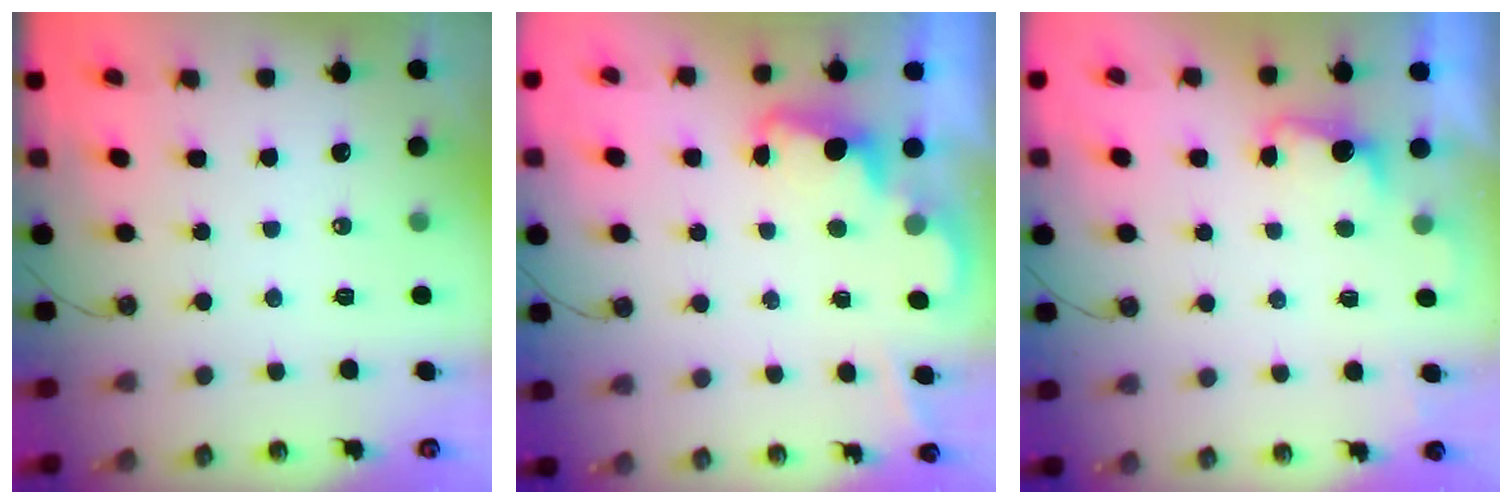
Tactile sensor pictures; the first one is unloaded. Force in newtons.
{"total": 2.4, "press": 2.4, "slide": 0.6}
{"total": 2.6, "press": 2.4, "slide": 1.0}